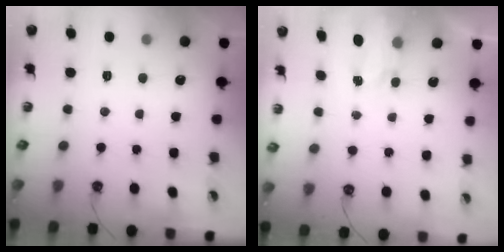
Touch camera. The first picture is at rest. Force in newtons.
{"total": 2.3, "press": 2.3, "slide": 0.2}